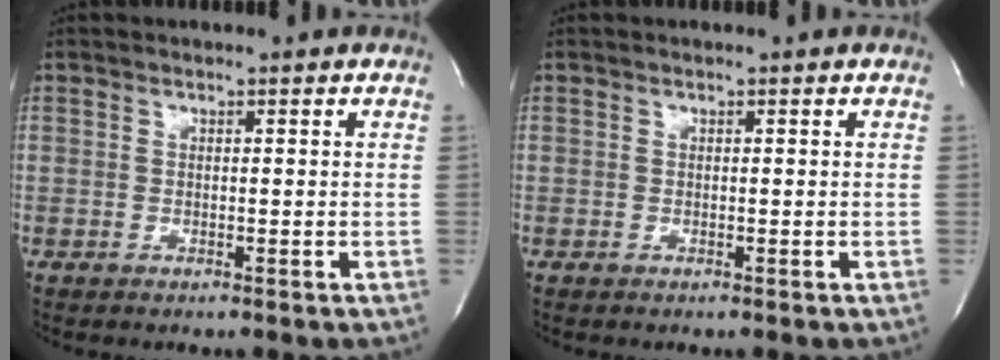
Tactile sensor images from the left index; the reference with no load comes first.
{"total": 0.0}